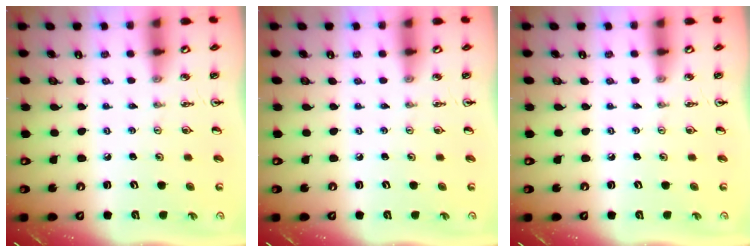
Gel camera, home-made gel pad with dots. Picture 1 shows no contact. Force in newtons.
{"total": 0.0}
{"total": 0.0}